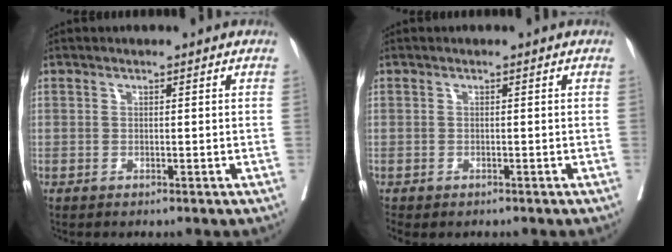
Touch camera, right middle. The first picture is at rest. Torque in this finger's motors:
{"motor_torque": [0.45, -0.45, 0.02, 0.00]}